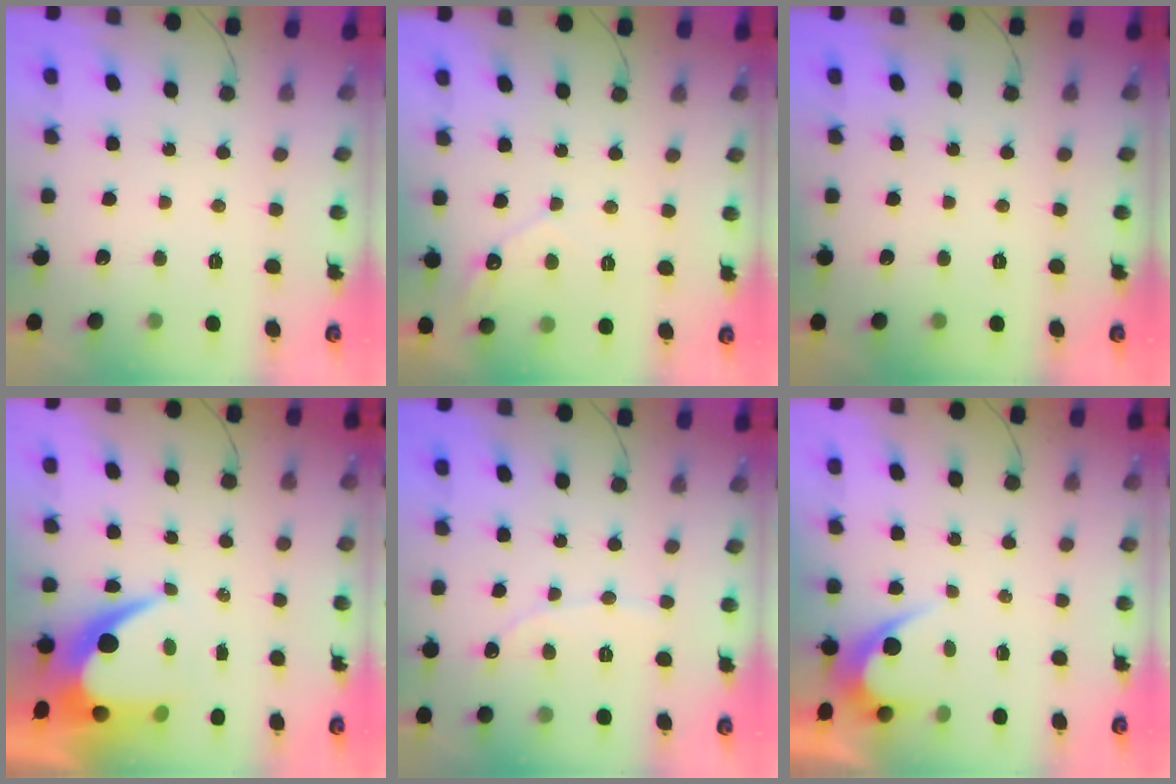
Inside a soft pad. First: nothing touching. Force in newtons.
{"total": 4.1, "press": 4.1, "slide": 0.3}
{"total": 0.0}
{"total": 8.9, "press": 8.9, "slide": 0.4}
{"total": 1.7, "press": 1.6, "slide": 0.1}
{"total": 3.5, "press": 3.5, "slide": 0.2}